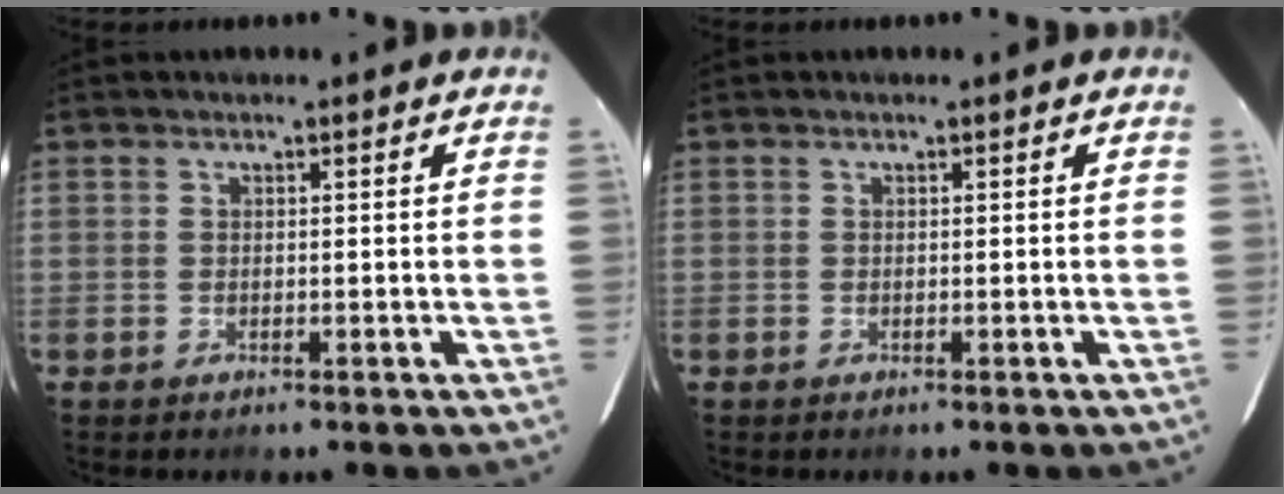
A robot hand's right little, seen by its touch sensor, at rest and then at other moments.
{"total": 0.0}